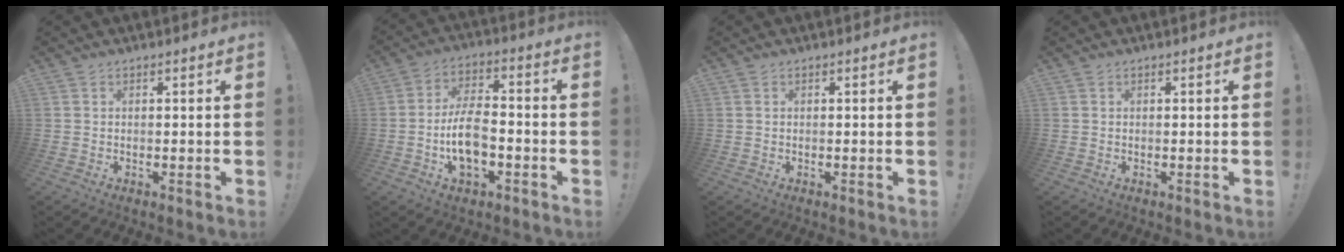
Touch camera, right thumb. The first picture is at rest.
{"total": 11.2, "force": [-3.3, 6.3, 8.7], "torque": [-0.161, 0.008, -0.058]}
{"total": 0.0}
{"total": 0.0}